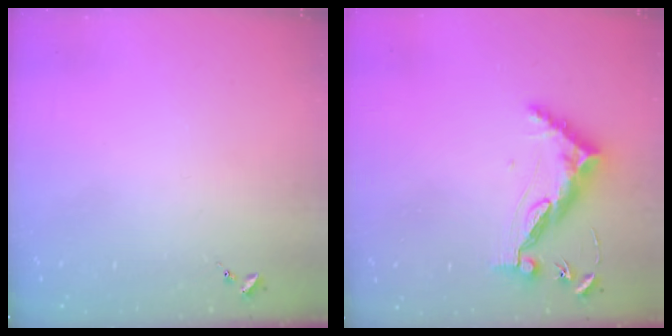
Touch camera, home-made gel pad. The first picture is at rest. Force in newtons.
{"total": 12.1, "press": 12.0, "slide": 1.2}